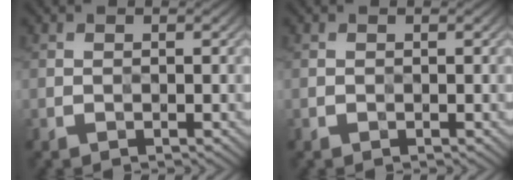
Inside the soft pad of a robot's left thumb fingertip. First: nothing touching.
{"total": 0.0}